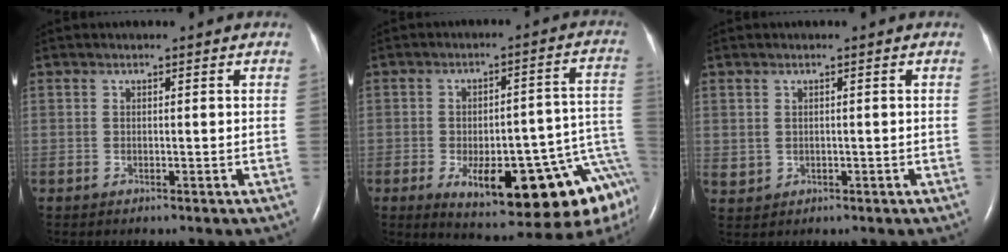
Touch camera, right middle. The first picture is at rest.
{"total": 21.0, "force": [-9.3, 5.2, 18.1], "torque": [-0.153, 0.014, -0.114]}
{"total": 1.7, "force": [0.1, 1.5, 0.7], "torque": [-0.020, 0.003, 0.014]}